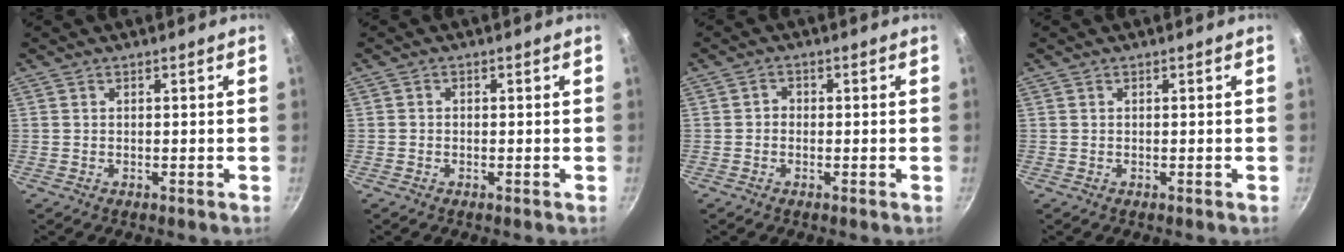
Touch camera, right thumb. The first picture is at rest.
{"total": 0.5, "force": [-0.3, 0.4, 0.2], "torque": [-0.005, 0.004, -0.006]}
{"total": 1.4, "force": [-0.5, 1.2, 0.6], "torque": [-0.005, 0.007, -0.013]}
{"total": 0.0}